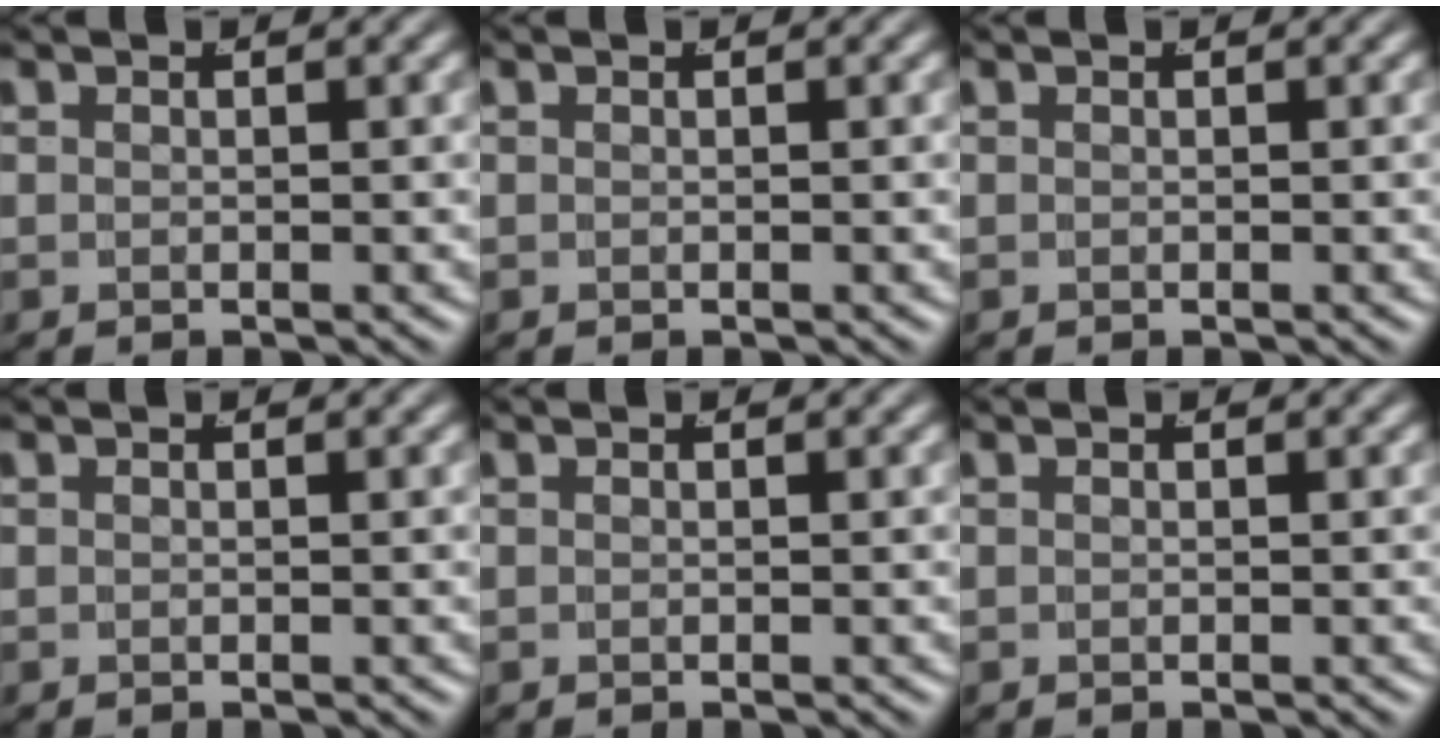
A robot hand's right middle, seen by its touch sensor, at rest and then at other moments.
{"total": 0.0}
{"total": 0.0}
{"total": 0.0}
{"total": 0.0}
{"total": 0.0}